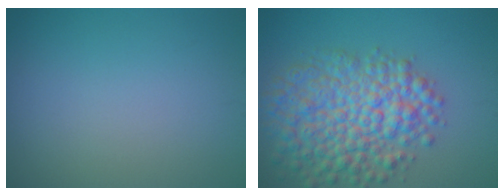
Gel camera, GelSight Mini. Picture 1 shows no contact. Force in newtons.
{"total": 8.3, "press": 8.3, "slide": 0.2}